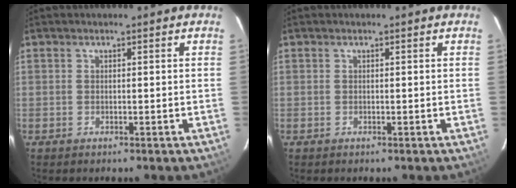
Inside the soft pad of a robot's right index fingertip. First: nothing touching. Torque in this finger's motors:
{"motor_torque": [0.00, 0.00, 0.01, 0.00]}